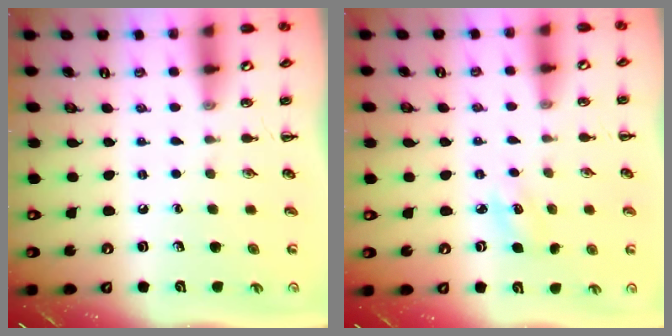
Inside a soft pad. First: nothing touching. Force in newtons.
{"total": 4.2, "press": 4.0, "slide": 1.3}